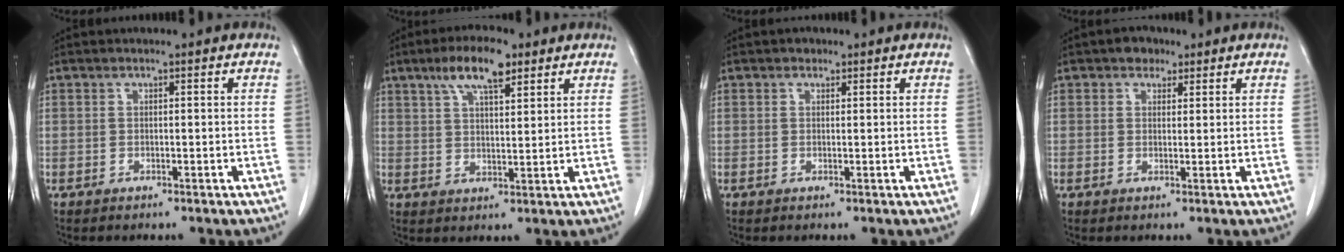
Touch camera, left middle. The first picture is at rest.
{"total": 8.0, "force": [5.0, 2.2, 5.8], "torque": [-0.111, 0.012, 0.088]}
{"total": 0.8, "force": [0.6, 0.6, 0.2], "torque": [-0.004, 0.000, 0.006]}
{"total": 2.5, "force": [1.6, 1.7, 0.9], "torque": [-0.015, 0.007, 0.022]}